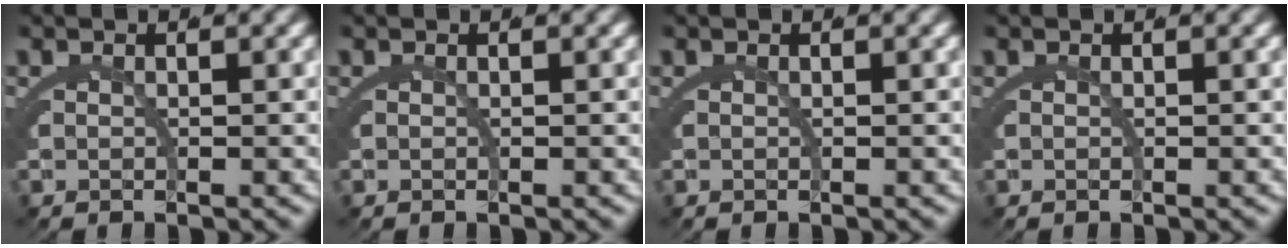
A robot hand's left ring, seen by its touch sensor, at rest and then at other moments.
{"total": 0.0}
{"total": 0.0}
{"total": 0.0}